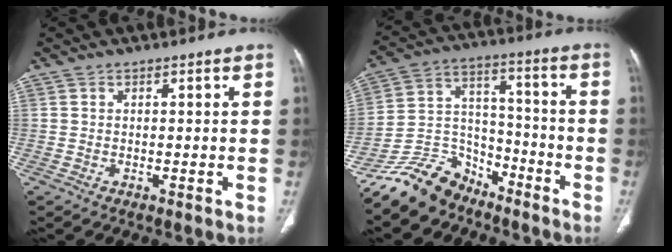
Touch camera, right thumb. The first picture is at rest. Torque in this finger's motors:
{"motor_torque": [4.27, 0.74, 0.36, -1.47, 0.02]}